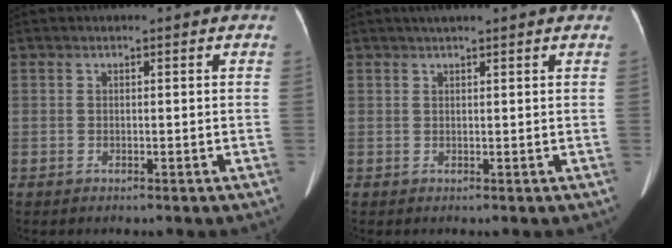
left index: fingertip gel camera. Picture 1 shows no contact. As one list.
[{"total": 3.5, "force": [2.9, 0.0, 1.9], "torque": [-0.025, 0.025, 0.041]}]